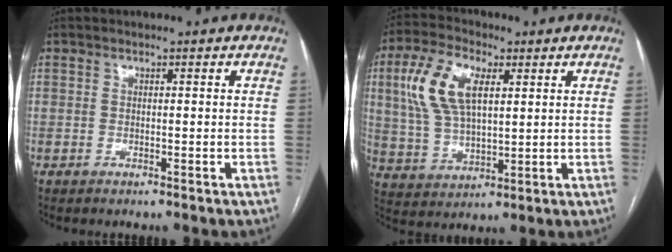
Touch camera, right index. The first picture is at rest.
{"total": 11.8, "force": [3.7, 5.6, 9.7], "torque": [-0.219, 0.021, 0.075]}